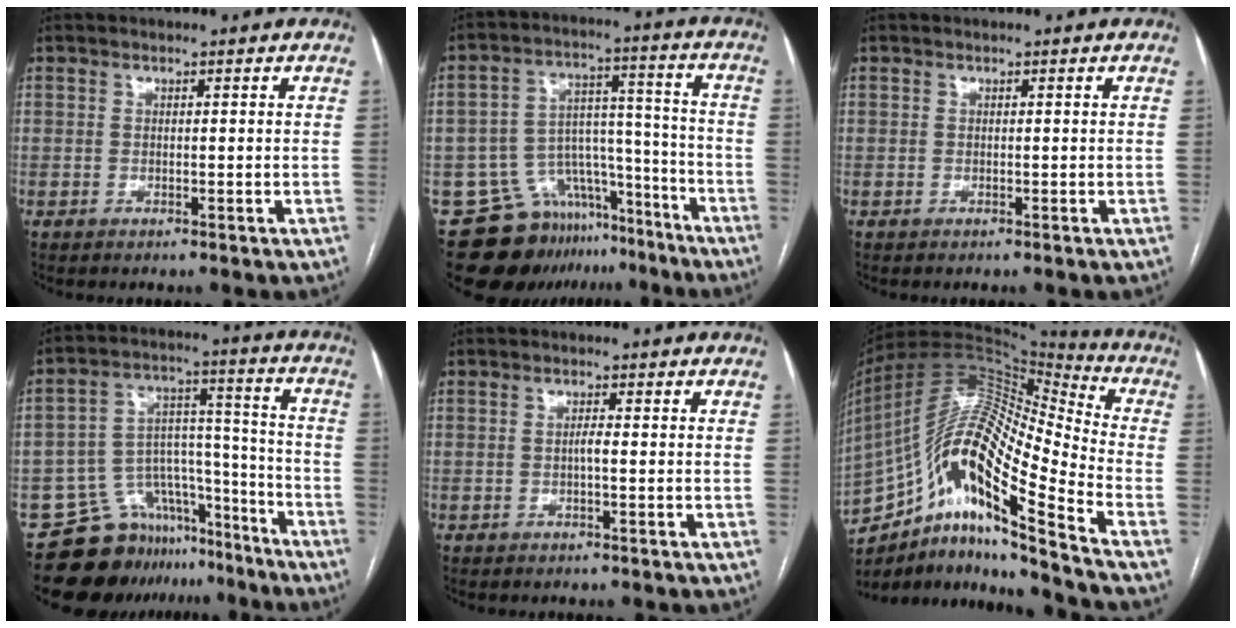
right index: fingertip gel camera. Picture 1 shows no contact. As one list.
[{"total": 14.8, "force": [-12.0, 8.2, 2.9], "torque": [-0.037, 0.074, -0.176]}, {"total": 0.0}, {"total": 13.9, "force": [-11.7, 7.3, 1.7], "torque": [-0.017, 0.081, -0.180]}, {"total": 1.2, "force": [-0.2, 0.1, 1.1], "torque": [-0.019, 0.001, -0.004]}, {"total": 20.6, "force": [-11.6, 2.1, 16.9], "torque": [-0.336, 0.016, -0.207]}]